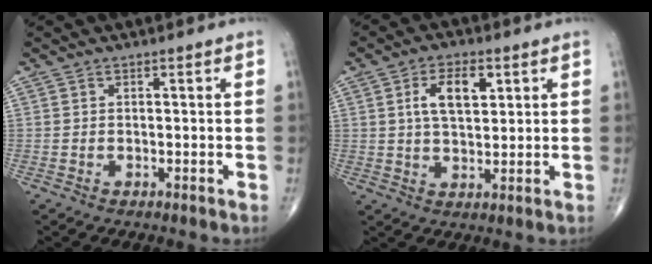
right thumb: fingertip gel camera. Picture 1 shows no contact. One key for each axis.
{"total": 7.9, "fx": 2.5, "fy": 4.1, "fz": 6.2, "tx": -0.098, "ty": -0.004, "tz": 0.045}